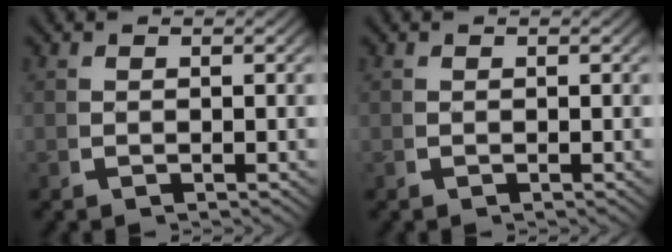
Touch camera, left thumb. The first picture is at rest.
{"total": 0.0}